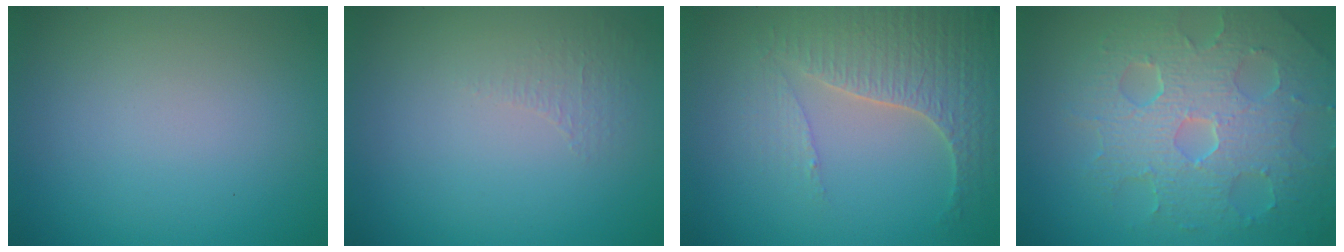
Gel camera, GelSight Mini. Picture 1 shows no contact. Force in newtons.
{"total": 0.8, "press": 0.4, "slide": 0.7}
{"total": 4.2, "press": 4.0, "slide": 1.3}
{"total": 8.1, "press": 5.7, "slide": 5.7}